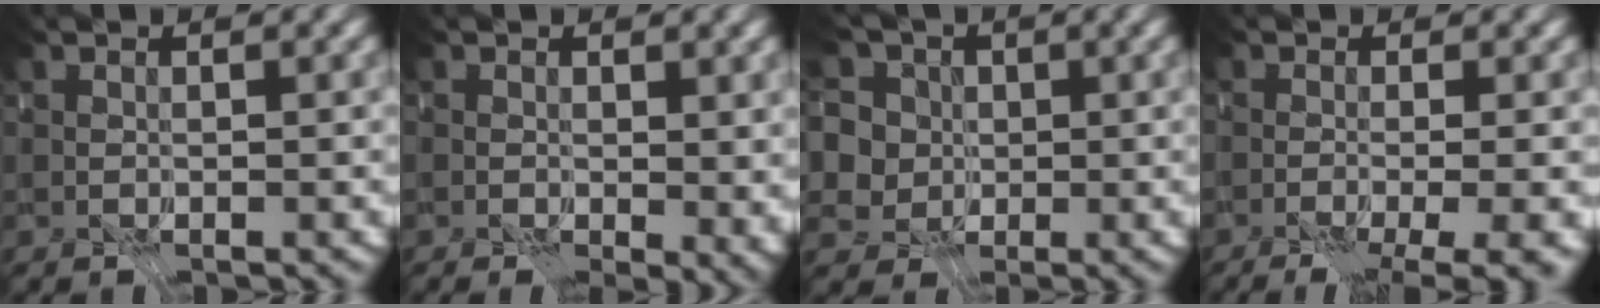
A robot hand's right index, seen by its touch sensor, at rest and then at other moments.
{"total": 3.6, "force": [0.5, 2.4, 2.7], "torque": [-0.039, -0.021, 0.014]}
{"total": 8.4, "force": [3.2, 6.3, 4.6], "torque": [-0.100, 0.026, 0.024]}
{"total": 7.8, "force": [-3.8, 2.7, 6.2], "torque": [-0.078, -0.028, -0.031]}